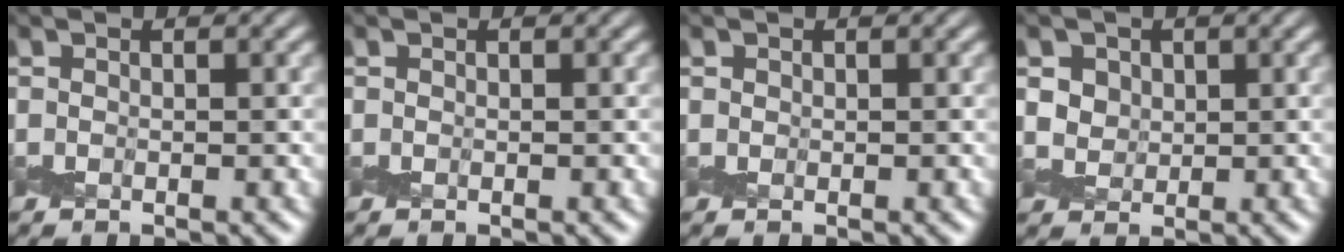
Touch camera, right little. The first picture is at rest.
{"total": 0.0}
{"total": 0.0}
{"total": 1.7, "force": [0.9, 1.4, 0.6], "torque": [-0.014, -0.007, 0.021]}